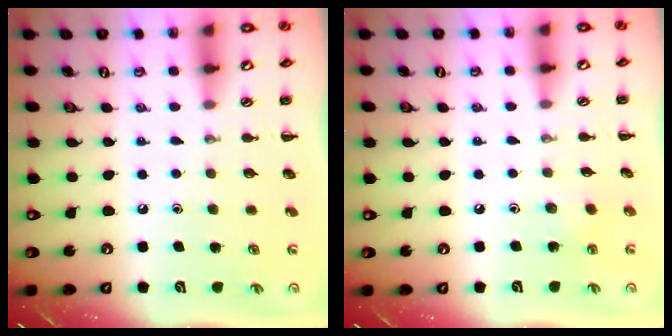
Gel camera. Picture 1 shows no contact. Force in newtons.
{"total": 6.0, "press": 5.8, "slide": 1.6}